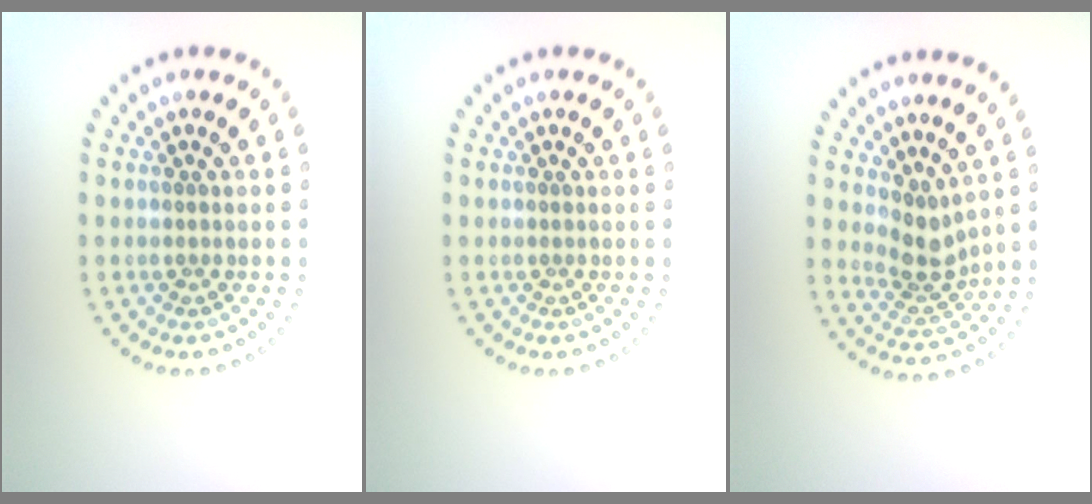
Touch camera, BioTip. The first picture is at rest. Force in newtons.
{"total": 0.0}
{"total": 2.9, "press": 2.2, "slide": 1.9}